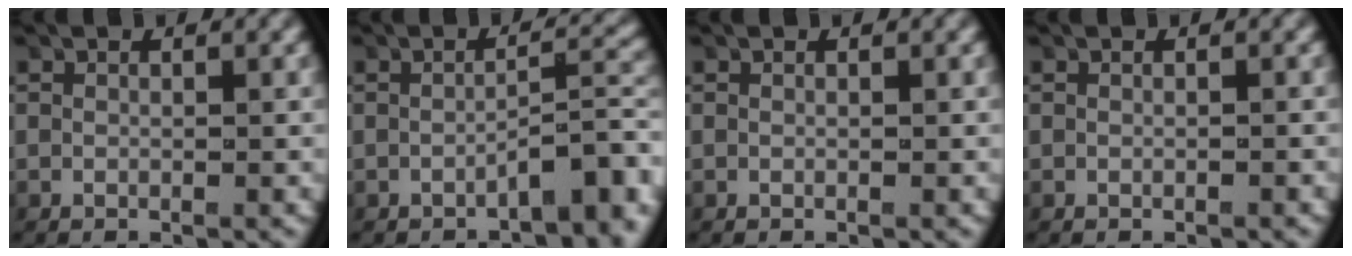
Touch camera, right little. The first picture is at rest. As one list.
[{"total": 4.3, "force": [-2.3, 1.0, 3.4], "torque": [-0.032, 0.007, -0.034]}, {"total": 0.0}, {"total": 0.0}]